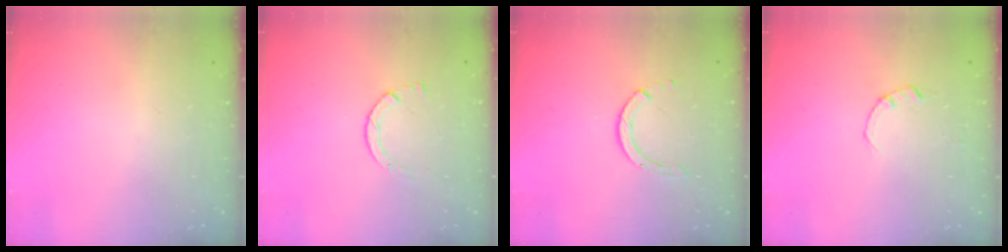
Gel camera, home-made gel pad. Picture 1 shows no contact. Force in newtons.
{"total": 2.7, "press": 2.7, "slide": 0.3}
{"total": 1.7, "press": 1.7, "slide": 0.1}
{"total": 0.0}